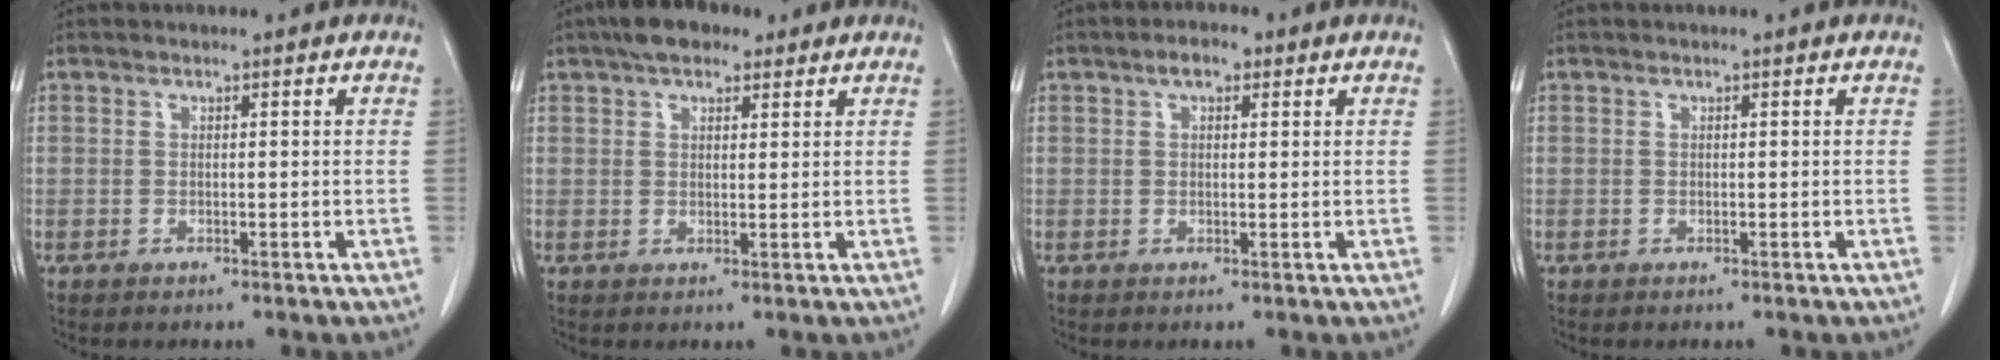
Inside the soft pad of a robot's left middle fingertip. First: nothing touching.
{"total": 5.9, "force": [4.1, 2.5, 3.4], "torque": [-0.061, 0.024, 0.069]}
{"total": 2.6, "force": [1.4, 1.2, 1.8], "torque": [-0.032, 0.010, 0.023]}
{"total": 0.0}